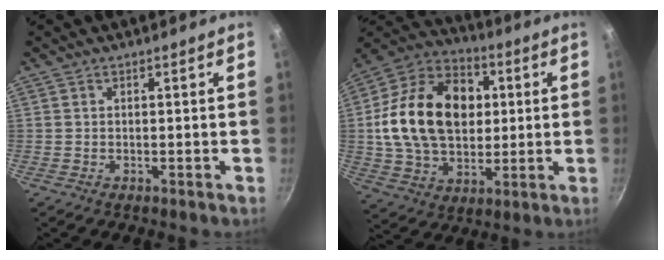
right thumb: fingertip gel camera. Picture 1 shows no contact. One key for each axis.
{"total": 23.6, "fx": 2.8, "fy": 16.8, "fz": 16.4, "tx": -0.255, "ty": 0.018, "tz": 0.043}